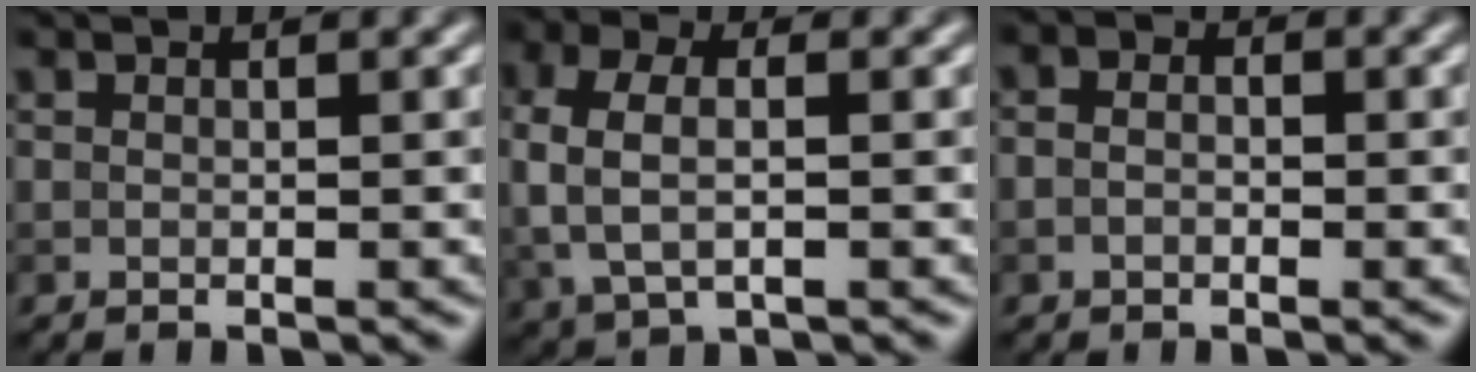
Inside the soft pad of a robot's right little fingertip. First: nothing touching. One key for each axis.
{"total": 4.9, "fx": 0.0, "fy": 2.8, "fz": 4.0, "tx": -0.095, "ty": 0.003, "tz": -0.002}
{"total": 1.6, "fx": 0.0, "fy": 1.1, "fz": 1.2, "tx": -0.018, "ty": 0.002, "tz": -0.020}